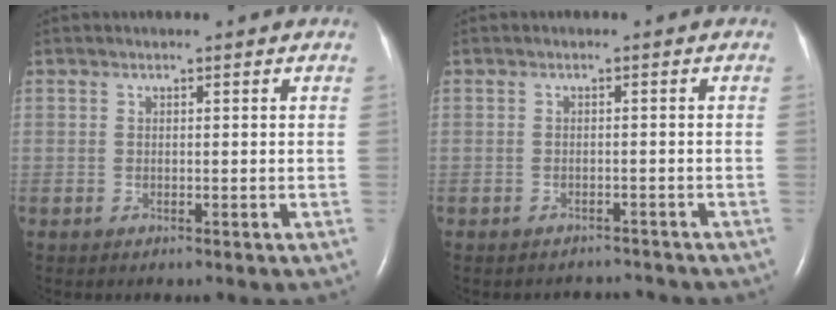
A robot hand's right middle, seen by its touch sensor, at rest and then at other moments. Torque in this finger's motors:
{"motor_torque": [-0.06, 0.06, -0.09, -0.03]}